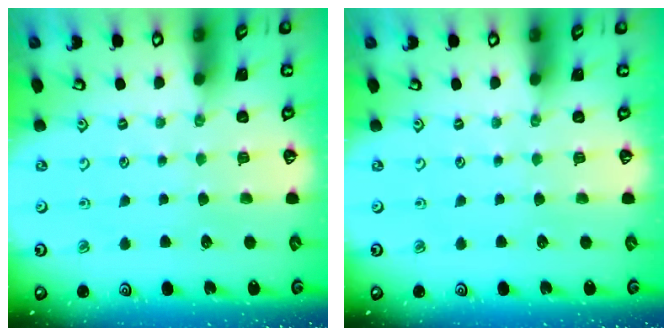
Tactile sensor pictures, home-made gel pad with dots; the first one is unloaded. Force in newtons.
{"total": 0.0}